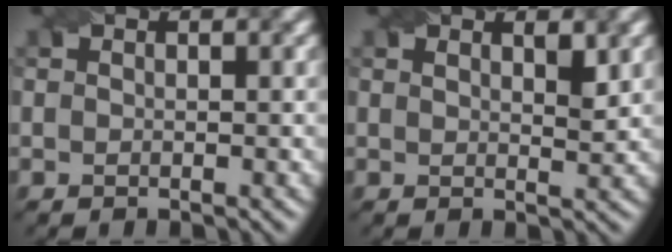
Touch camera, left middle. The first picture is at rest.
{"total": 1.7, "force": [1.2, 0.4, 1.2], "torque": [-0.015, -0.005, 0.023]}